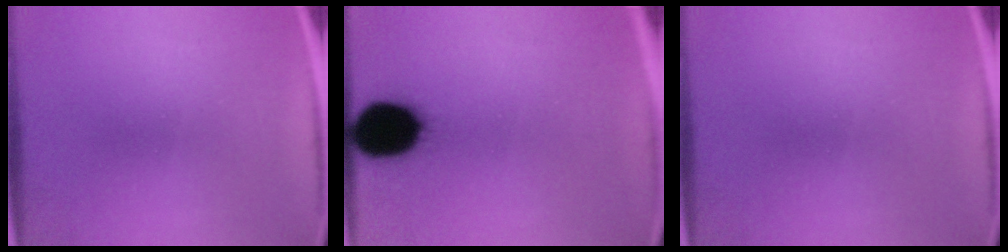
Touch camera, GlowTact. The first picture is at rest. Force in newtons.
{"total": 14.4}
{"total": 0.0}